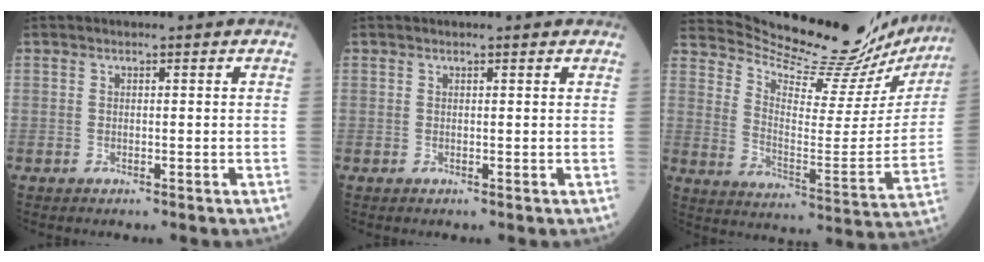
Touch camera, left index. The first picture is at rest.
{"total": 1.0, "force": [0.9, 0.2, 0.4], "torque": [-0.011, 0.002, 0.005]}
{"total": 22.9, "force": [22.1, 2.8, 5.2], "torque": [-0.097, -0.095, 0.291]}